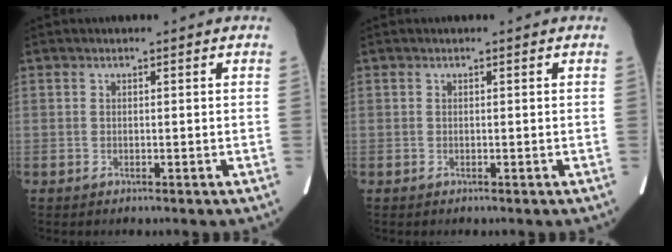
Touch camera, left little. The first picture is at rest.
{"total": 0.0}